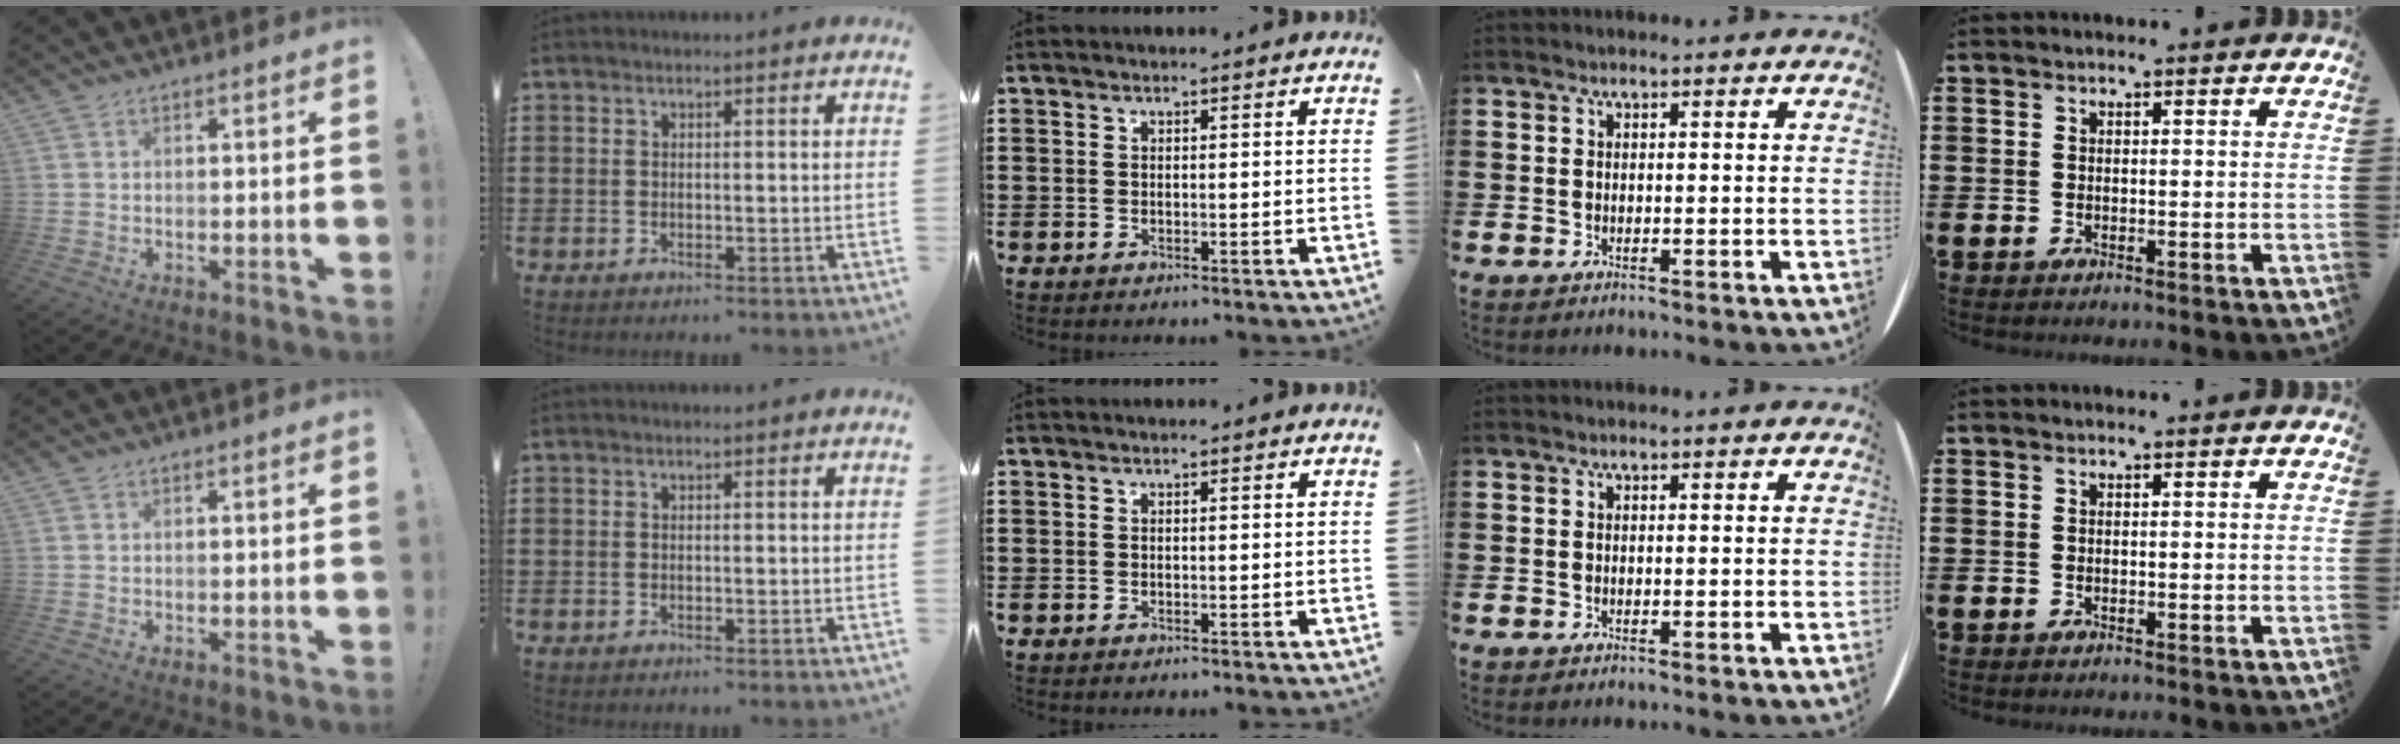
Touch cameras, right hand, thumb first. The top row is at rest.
{}